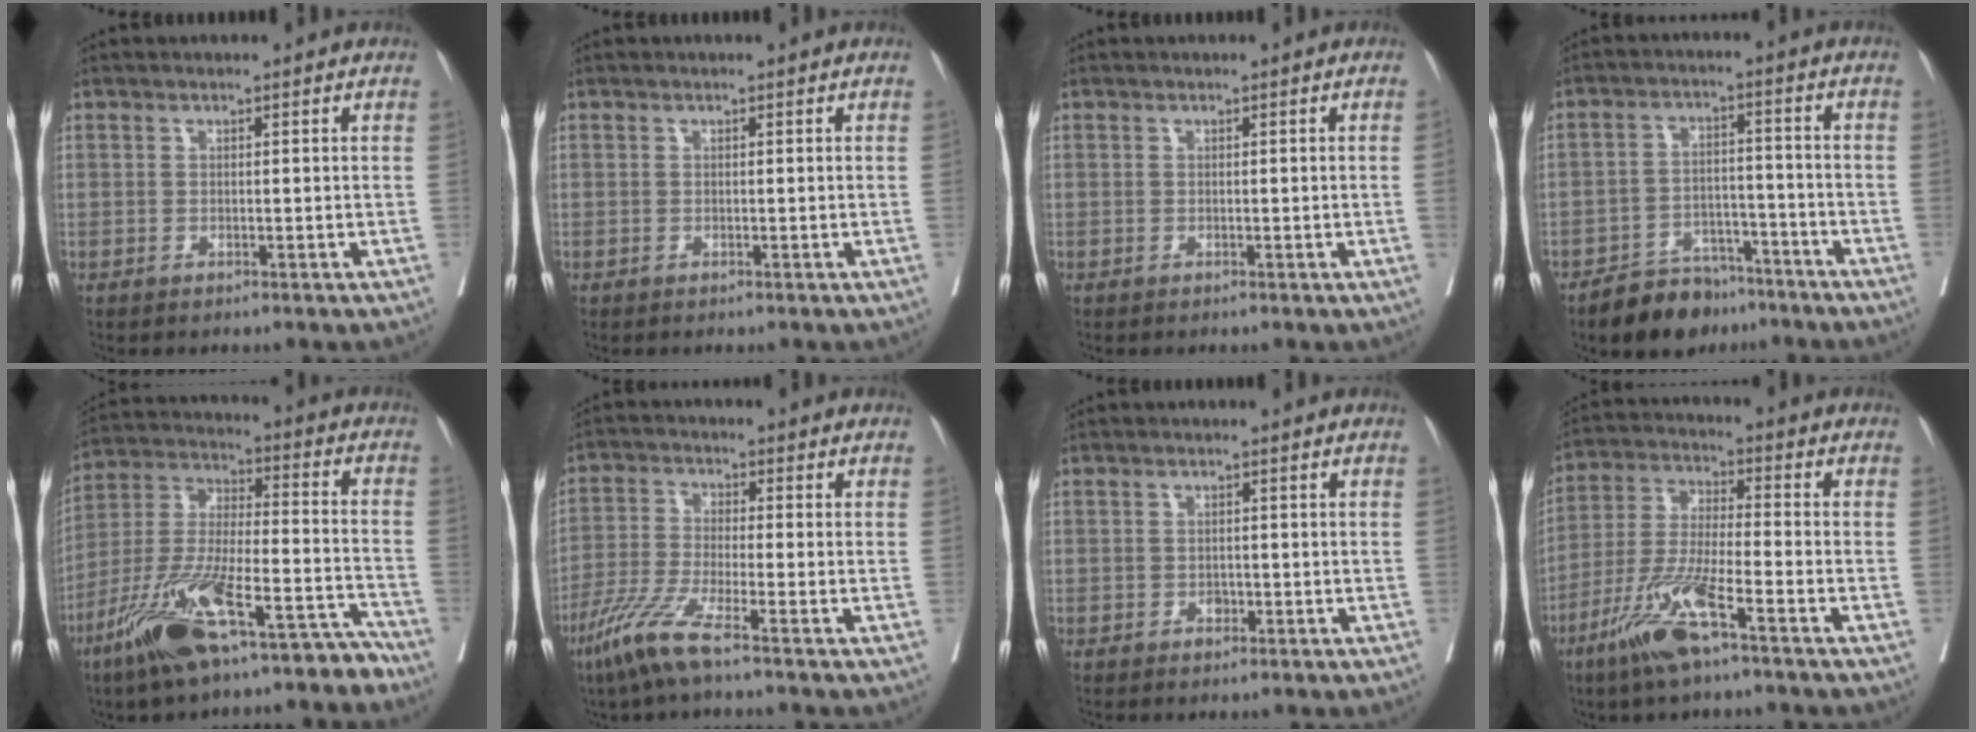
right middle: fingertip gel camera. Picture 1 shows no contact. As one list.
[{"total": 0.0}, {"total": 0.8, "force": [0.0, -0.4, 0.7], "torque": [-0.009, -0.002, 0.000]}, {"total": 8.2, "force": [-6.8, 4.0, 2.5], "torque": [-0.036, 0.003, -0.111]}, {"total": 19.2, "force": [-13.9, 4.1, 12.6], "torque": [-0.242, 0.001, -0.247]}, {"total": 7.3, "force": [-5.0, -0.2, 5.4], "torque": [-0.118, -0.022, -0.106]}, {"total": 1.2, "force": [-0.6, 0.8, 0.6], "torque": [-0.007, 0.003, -0.007]}, {"total": 11.0, "force": [-6.6, 1.1, 8.7], "torque": [-0.186, -0.019, -0.132]}]